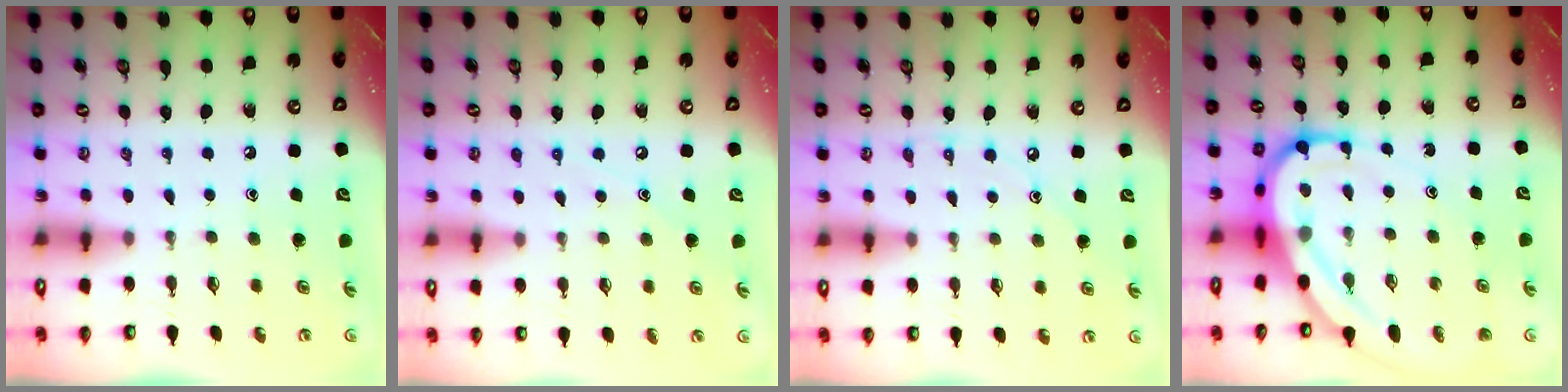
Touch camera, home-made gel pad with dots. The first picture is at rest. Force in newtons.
{"total": 5.6, "press": 5.6, "slide": 0.7}
{"total": 4.9, "press": 4.9, "slide": 0.2}
{"total": 14.4, "press": 14.3, "slide": 1.5}